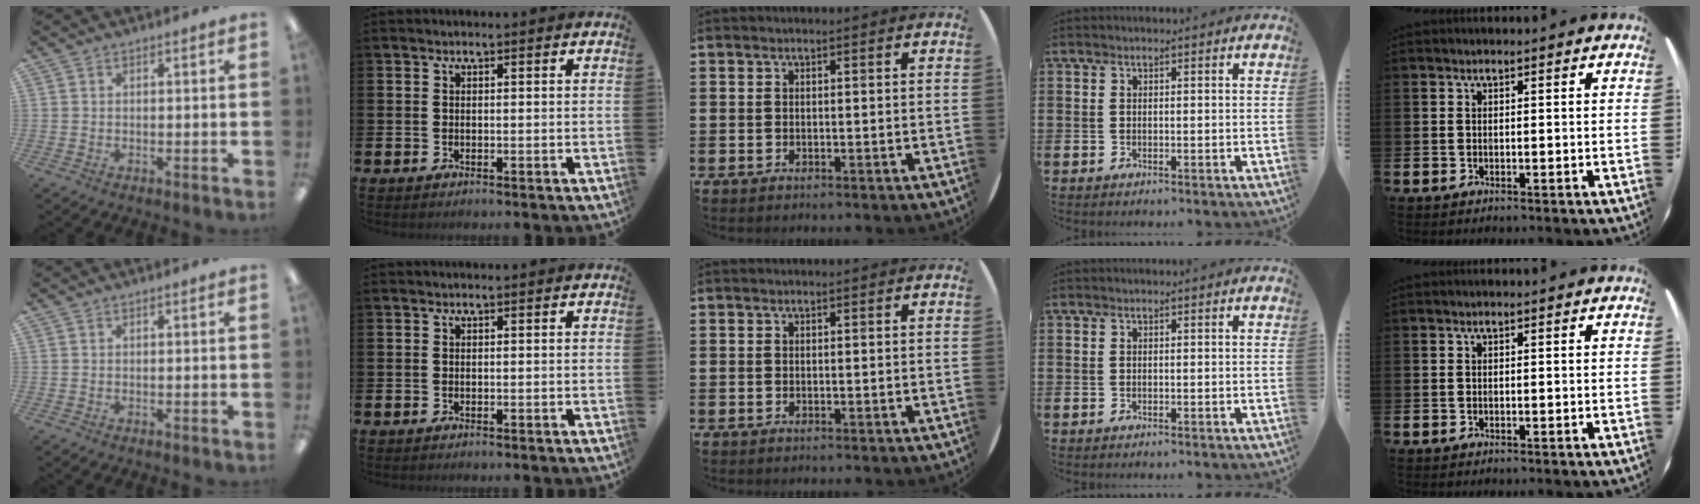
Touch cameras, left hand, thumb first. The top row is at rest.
{}